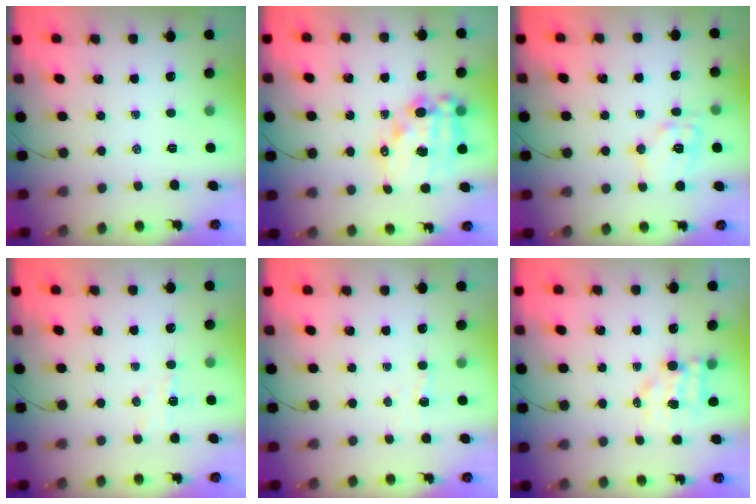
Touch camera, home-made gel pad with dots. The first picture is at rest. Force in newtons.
{"total": 16.1, "press": 15.7, "slide": 3.5}
{"total": 11.3, "press": 11.3, "slide": 1.0}
{"total": 3.9, "press": 3.7, "slide": 1.2}
{"total": 3.0, "press": 2.9, "slide": 0.7}
{"total": 5.5, "press": 5.5, "slide": 0.6}